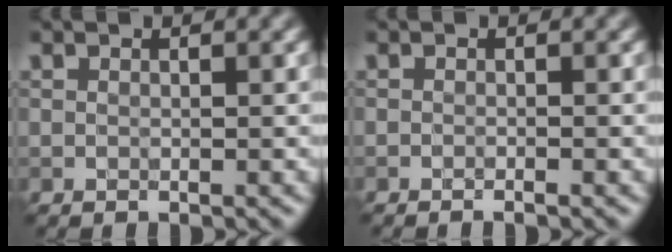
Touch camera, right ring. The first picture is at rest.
{"total": 0.8, "force": [-0.5, 0.2, 0.6], "torque": [-0.006, -0.003, -0.010]}